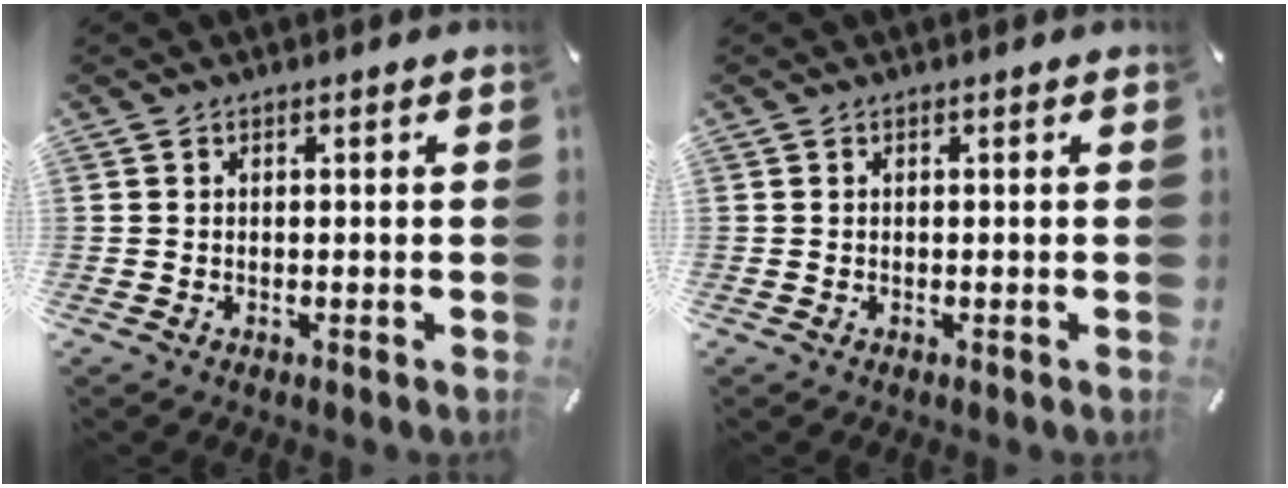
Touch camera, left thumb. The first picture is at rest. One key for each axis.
{"total": 0.0}